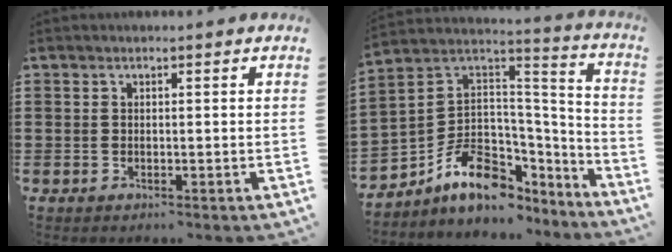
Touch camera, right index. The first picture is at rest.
{"total": 11.4, "force": [-4.8, 8.4, 6.0], "torque": [-0.120, -0.001, -0.084]}